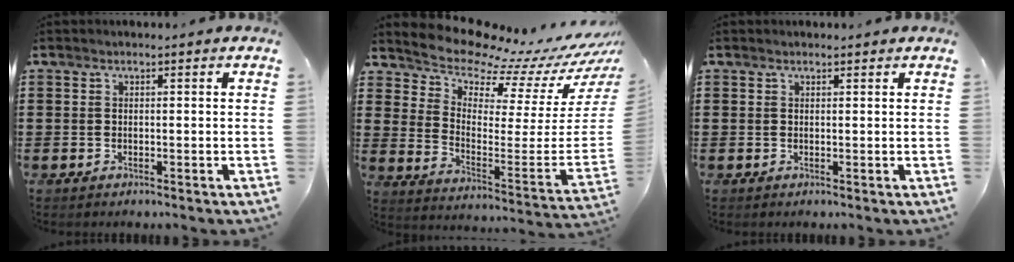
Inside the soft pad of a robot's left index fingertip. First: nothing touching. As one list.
[{"total": 8.0, "force": [7.7, 1.4, 1.6], "torque": [-0.046, -0.099, 0.123]}, {"total": 0.5, "force": [0.5, 0.1, 0.2], "torque": [-0.004, 0.000, 0.010]}]